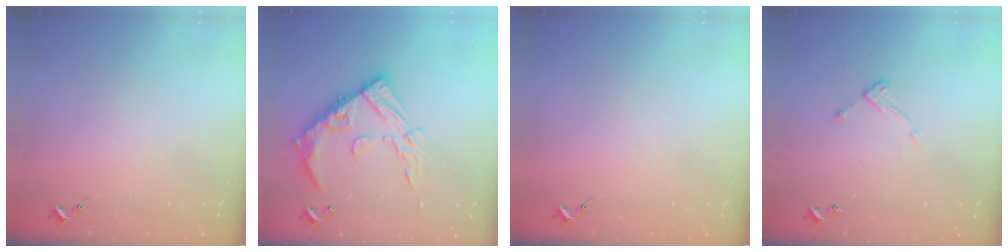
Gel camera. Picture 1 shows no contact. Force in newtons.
{"total": 19.1, "press": 19.0, "slide": 1.8}
{"total": 0.0}
{"total": 7.1, "press": 7.1, "slide": 0.0}